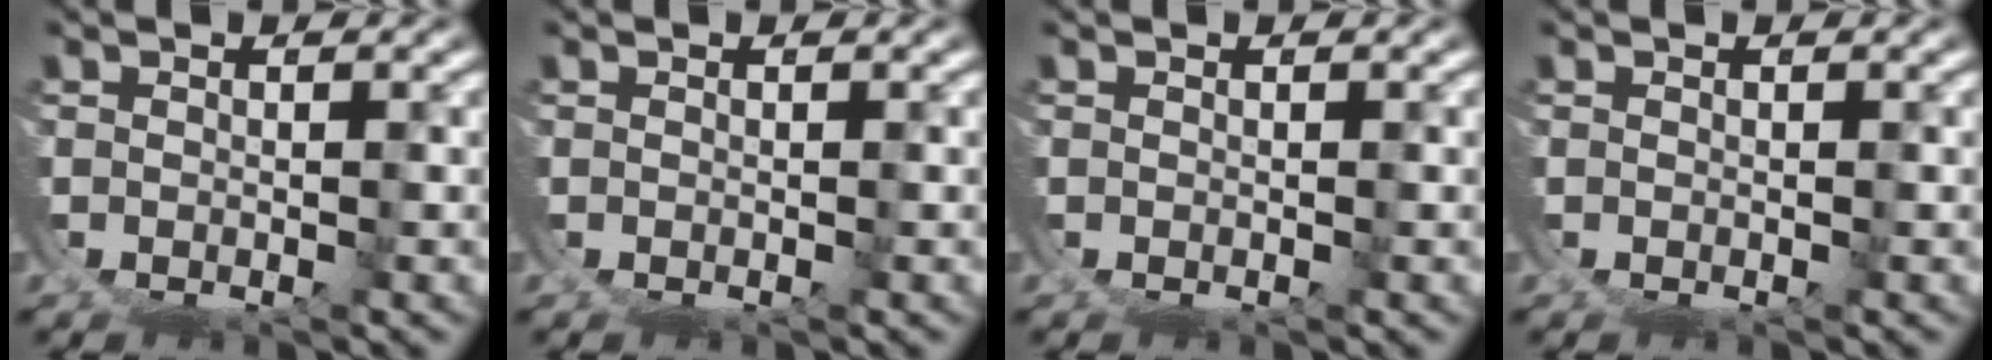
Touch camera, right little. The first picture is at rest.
{"total": 0.0}
{"total": 0.0}
{"total": 0.0}